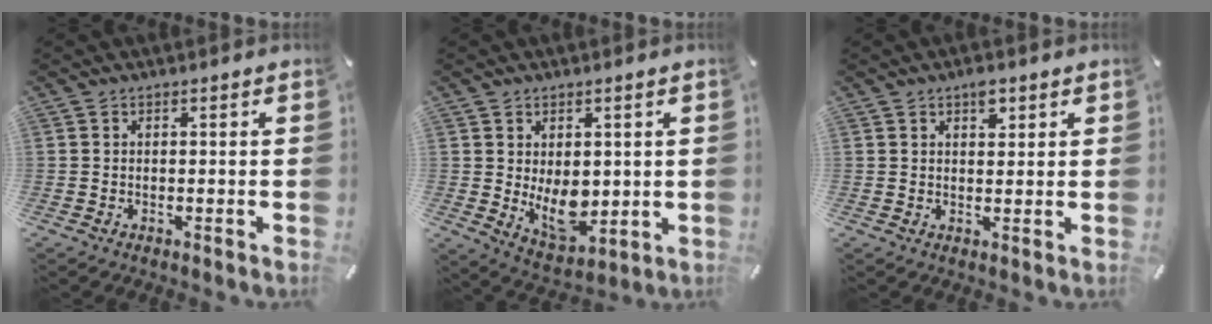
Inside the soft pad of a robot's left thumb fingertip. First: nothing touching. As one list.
[{"total": 9.3, "force": [0.0, 6.4, 6.8], "torque": [-0.101, -0.011, 0.004]}, {"total": 3.1, "force": [1.8, 1.8, 1.9], "torque": [-0.017, -0.006, 0.027]}]